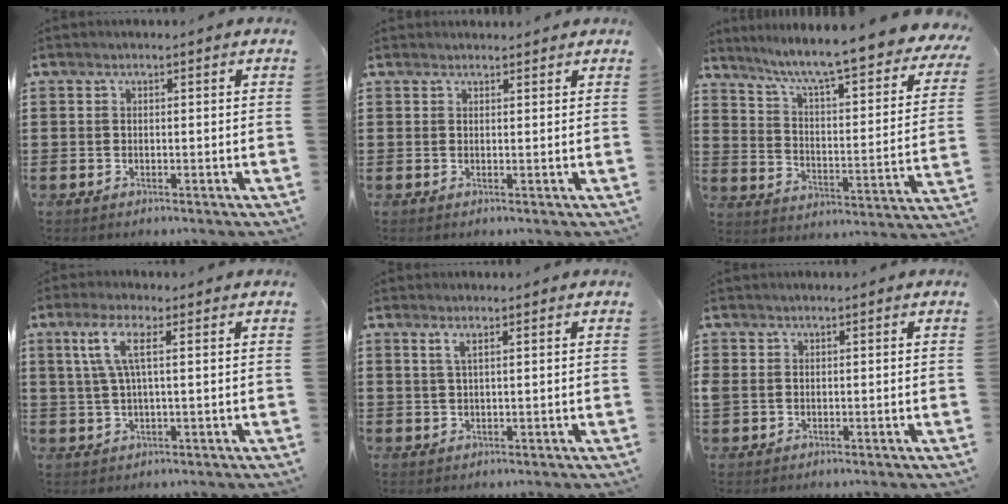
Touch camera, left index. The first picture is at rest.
{"total": 1.0, "force": [1.0, 0.1, 0.1], "torque": [-0.005, -0.002, 0.020]}
{"total": 7.4, "force": [6.2, -0.4, 4.0], "torque": [-0.095, -0.058, 0.093]}
{"total": 5.4, "force": [1.6, 1.1, 5.1], "torque": [-0.119, -0.002, 0.022]}
{"total": 1.6, "force": [0.8, 0.2, 1.4], "torque": [-0.031, 0.001, 0.013]}
{"total": 1.1, "force": [0.1, 1.0, 0.3], "torque": [-0.019, 0.004, -0.002]}